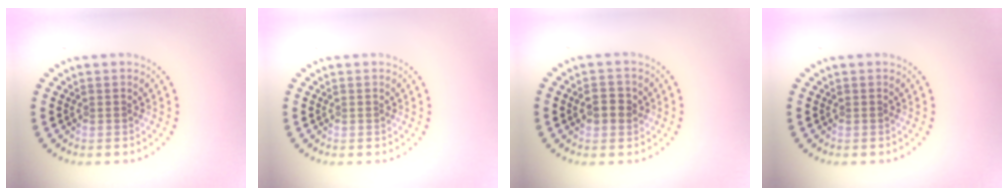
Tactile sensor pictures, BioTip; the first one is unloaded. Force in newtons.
{"total": 0.0}
{"total": 2.3, "press": 2.3, "slide": 0.3}
{"total": 0.0}